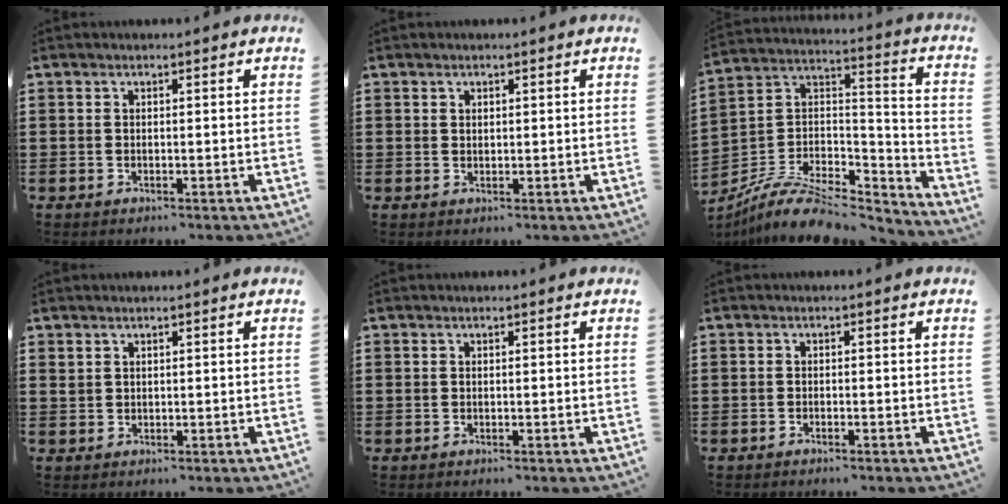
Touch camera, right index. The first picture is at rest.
{"total": 0.8, "force": [0.5, 0.5, 0.1], "torque": [-0.003, 0.003, 0.010]}
{"total": 9.3, "force": [-7.1, 4.0, 4.4], "torque": [-0.082, 0.019, -0.134]}
{"total": 1.0, "force": [0.7, 0.6, 0.2], "torque": [-0.006, 0.003, 0.014]}
{"total": 0.0}
{"total": 0.8, "force": [-0.7, -0.2, 0.2], "torque": [-0.005, -0.004, -0.014]}